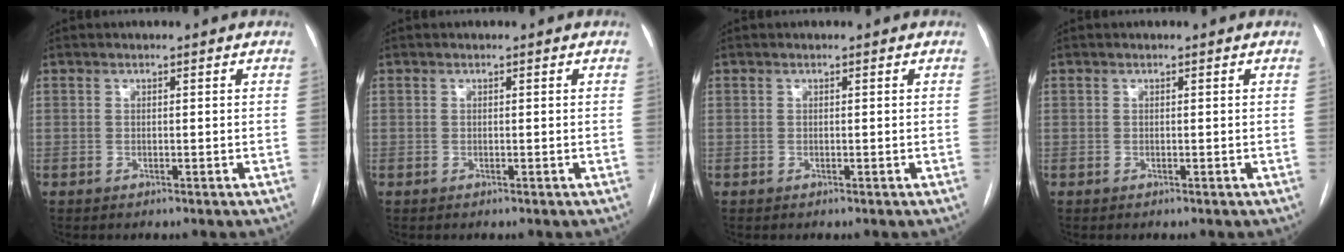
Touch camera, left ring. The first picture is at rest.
{"total": 0.0}
{"total": 0.0}
{"total": 0.0}